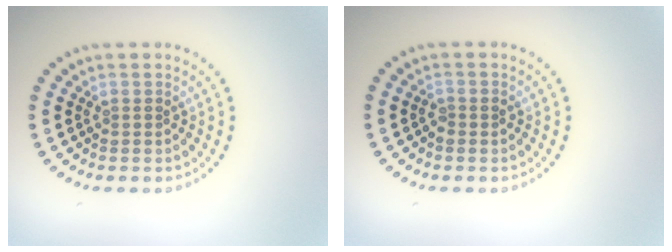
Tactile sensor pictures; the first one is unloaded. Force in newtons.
{"total": 0.8, "press": 0.8, "slide": 0.2}